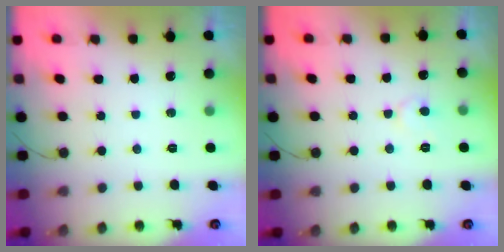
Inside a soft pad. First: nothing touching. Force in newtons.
{"total": 4.9, "press": 4.9, "slide": 0.4}